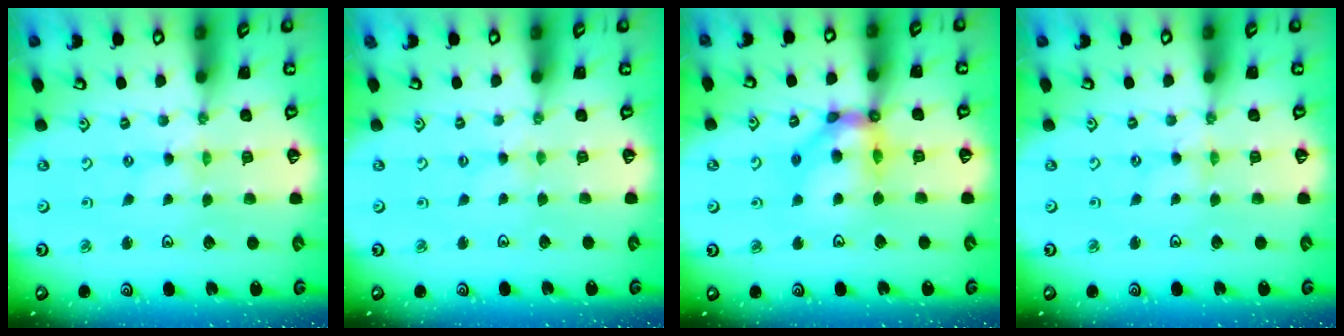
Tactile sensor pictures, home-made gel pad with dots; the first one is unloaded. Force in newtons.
{"total": 1.9, "press": 1.9, "slide": 0.4}
{"total": 12.8, "press": 12.7, "slide": 1.5}
{"total": 1.1, "press": 1.0, "slide": 0.1}